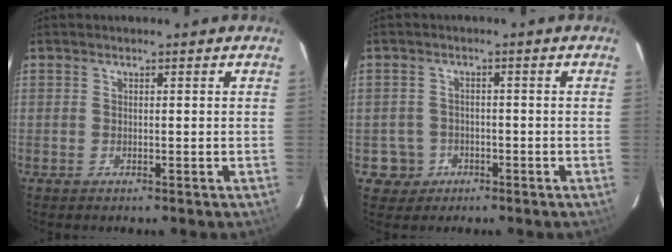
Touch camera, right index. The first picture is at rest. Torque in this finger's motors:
{"motor_torque": [-0.29, -0.17, -0.68, -0.21]}